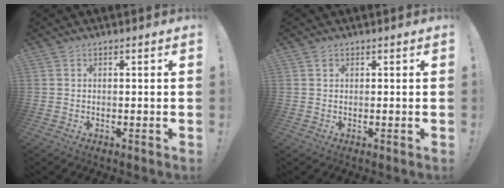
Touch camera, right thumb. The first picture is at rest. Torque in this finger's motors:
{"motor_torque": [-0.24, -0.05, 0.19, -0.01, 0.07]}